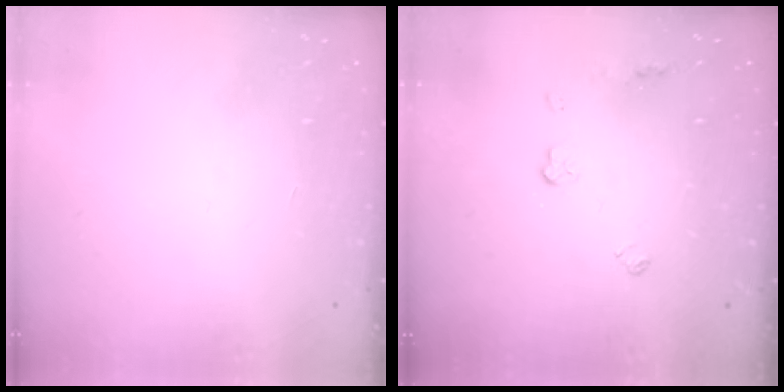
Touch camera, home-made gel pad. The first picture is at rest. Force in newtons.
{"total": 4.0, "press": 4.0, "slide": 0.7}